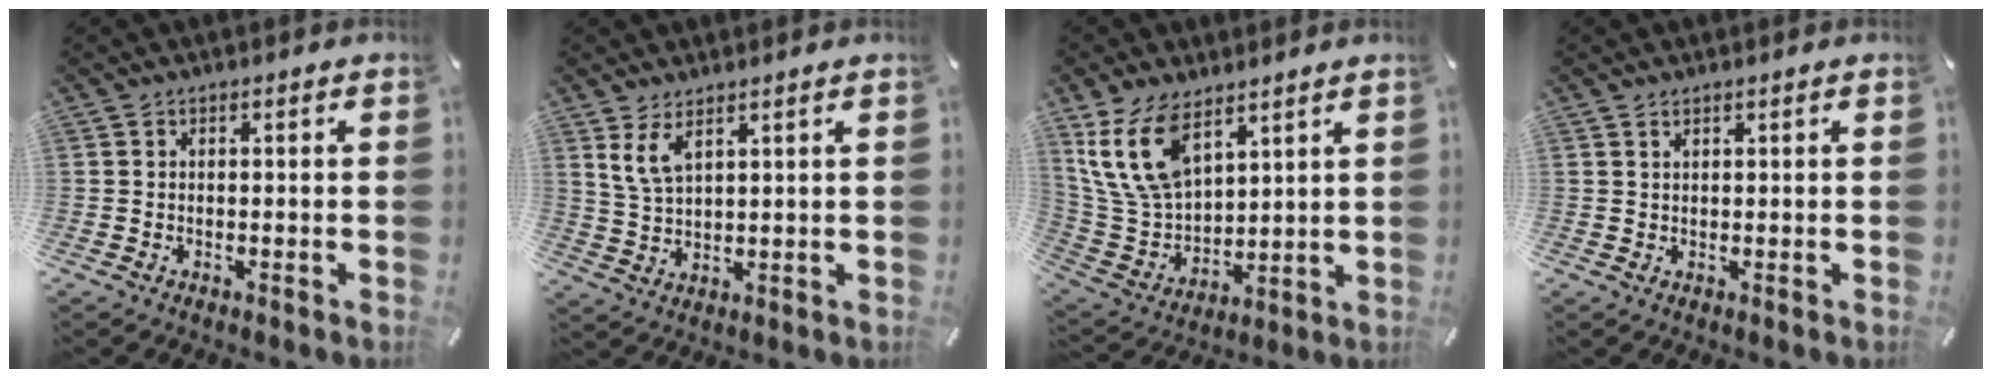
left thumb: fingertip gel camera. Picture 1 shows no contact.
{"total": 5.6, "force": [3.6, 2.2, 3.7], "torque": [-0.087, -0.010, 0.064]}
{"total": 14.7, "force": [8.6, 8.5, 8.3], "torque": [-0.218, -0.031, 0.162]}
{"total": 0.7, "force": [0.5, 0.2, 0.4], "torque": [-0.009, -0.001, 0.010]}